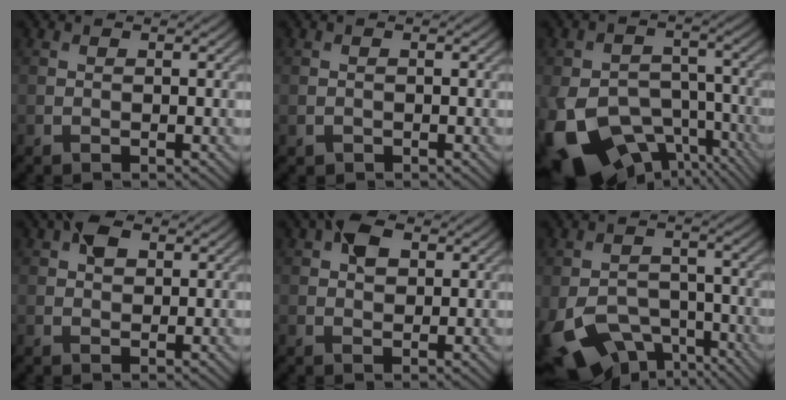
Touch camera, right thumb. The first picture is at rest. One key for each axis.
{"total": 0.6, "fx": -0.4, "fy": 0.4, "fz": 0.1, "tx": -0.003, "ty": -0.004, "tz": -0.006}
{"total": 15.8, "fx": -8.6, "fy": 9.8, "fz": 8.9, "tx": -0.208, "ty": -0.057, "tz": -0.132}
{"total": 3.1, "fx": 1.4, "fy": 1.9, "fz": 2.0, "tx": -0.036, "ty": 0.007, "tz": 0.020}
{"total": 3.7, "fx": 1.5, "fy": 2.3, "fz": 2.5, "tx": -0.046, "ty": 0.009, "tz": 0.020}
{"total": 10.7, "fx": -6.1, "fy": 6.5, "fz": 5.8, "tx": -0.136, "ty": -0.036, "tz": -0.101}